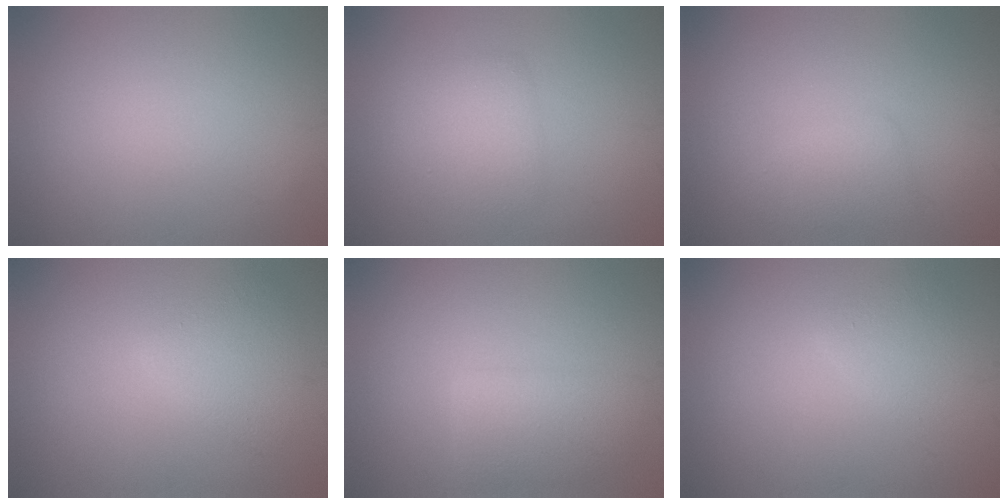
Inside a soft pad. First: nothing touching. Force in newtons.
{"total": 2.4, "press": 2.4, "slide": 0.1}
{"total": 1.8, "press": 1.8, "slide": 0.0}
{"total": 2.5, "press": 2.5, "slide": 0.2}
{"total": 2.9, "press": 2.8, "slide": 0.3}
{"total": 1.8, "press": 1.8, "slide": 0.2}